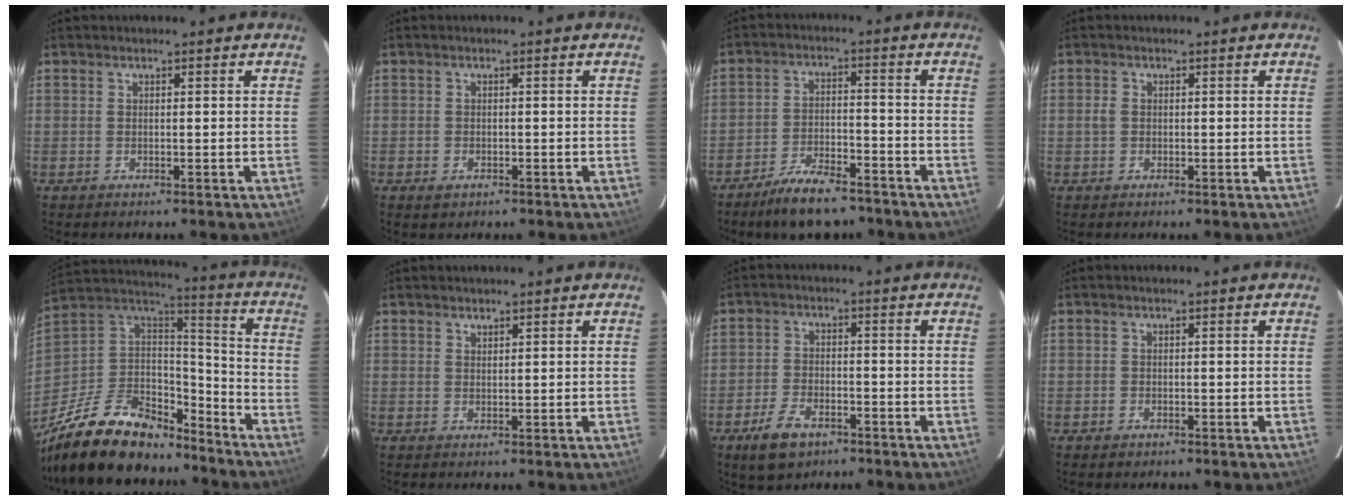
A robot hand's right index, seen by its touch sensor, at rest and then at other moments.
{"total": 1.9, "force": [-1.0, 1.4, 0.8], "torque": [-0.014, -0.001, -0.015]}
{"total": 10.8, "force": [-8.7, 3.8, 5.1], "torque": [-0.113, 0.003, -0.139]}
{"total": 1.4, "force": [-0.2, 1.2, 0.6], "torque": [-0.013, 0.004, -0.007]}
{"total": 26.2, "force": [-19.0, 12.4, 13.0], "torque": [-0.285, 0.020, -0.303]}
{"total": 0.8, "force": [0.8, 0.3, 0.1], "torque": [-0.002, 0.001, 0.016]}
{"total": 7.5, "force": [-4.8, 4.1, 4.2], "torque": [-0.109, -0.002, -0.083]}
{"total": 1.1, "force": [-0.7, 0.8, 0.2], "torque": [-0.005, 0.001, -0.011]}